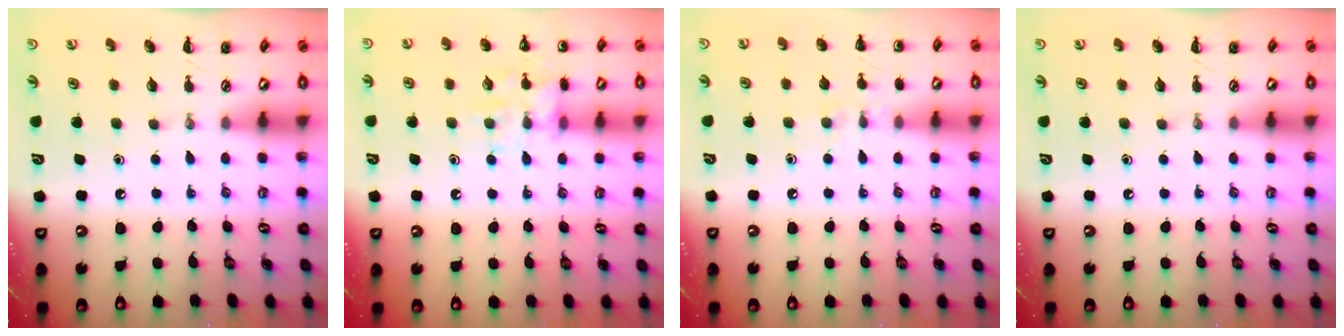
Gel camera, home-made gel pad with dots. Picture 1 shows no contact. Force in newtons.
{"total": 12.0, "press": 12.0, "slide": 0.7}
{"total": 7.1, "press": 6.8, "slide": 2.1}
{"total": 0.0}